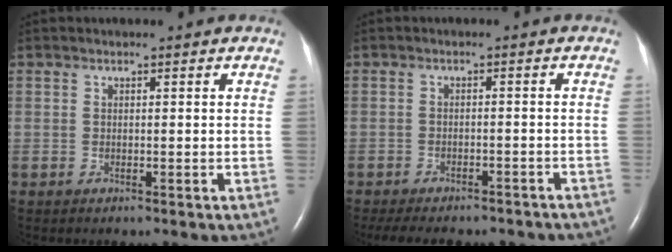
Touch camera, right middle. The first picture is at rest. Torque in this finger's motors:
{"motor_torque": [0.62, -0.68, 0.16, 0.04]}